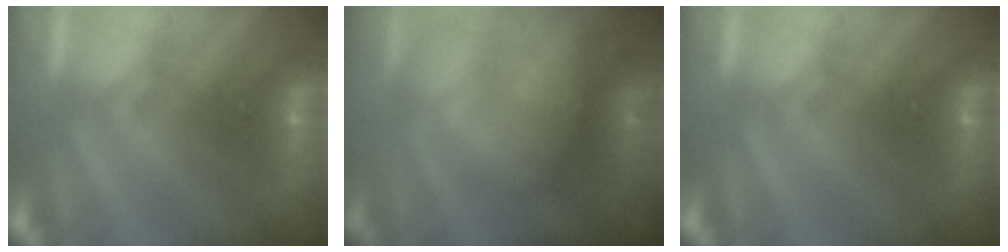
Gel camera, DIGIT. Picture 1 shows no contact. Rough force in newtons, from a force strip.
{"total": 8.3}
{"total": 0.0}